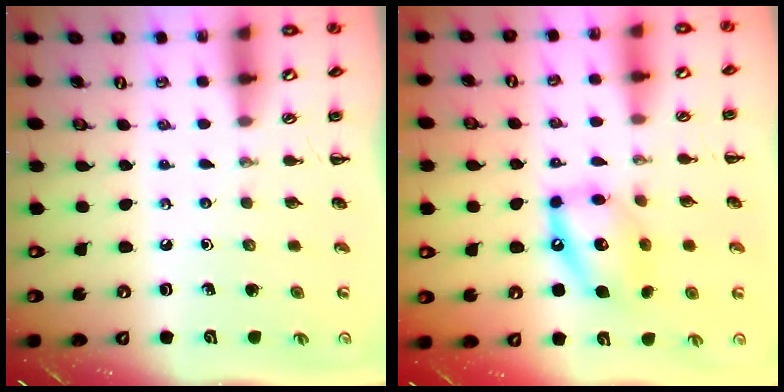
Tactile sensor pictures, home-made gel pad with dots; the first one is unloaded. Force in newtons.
{"total": 13.2, "press": 12.9, "slide": 3.0}